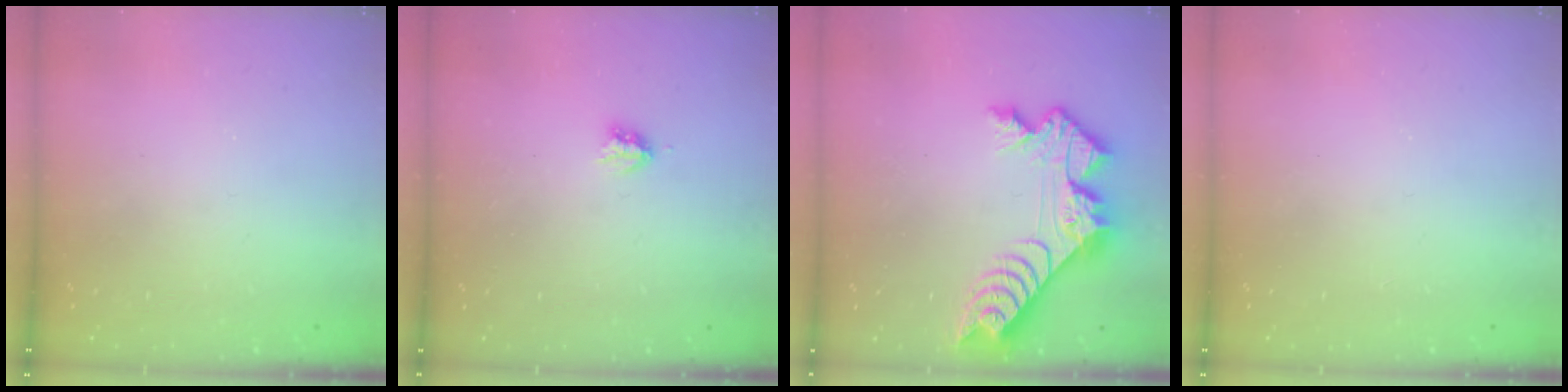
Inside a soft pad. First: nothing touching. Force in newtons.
{"total": 2.9, "press": 2.9, "slide": 0.5}
{"total": 11.8, "press": 11.7, "slide": 0.8}
{"total": 1.7, "press": 1.7, "slide": 0.2}